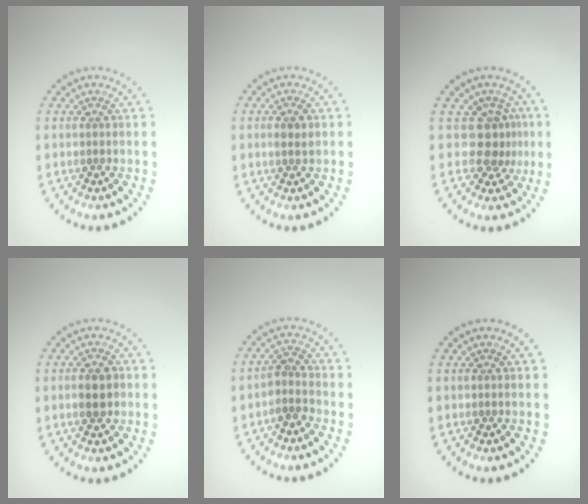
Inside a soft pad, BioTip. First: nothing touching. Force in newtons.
{"total": 1.5, "press": 1.3, "slide": 0.7}
{"total": 2.6, "press": 1.9, "slide": 1.8}
{"total": 2.2, "press": 2.2, "slide": 0.1}
{"total": 1.9, "press": 1.5, "slide": 1.2}
{"total": 0.0}